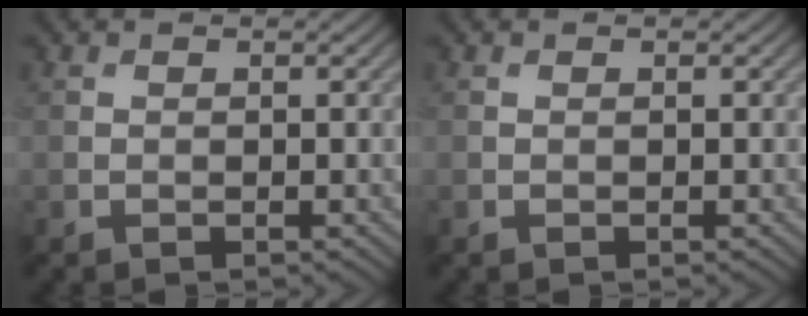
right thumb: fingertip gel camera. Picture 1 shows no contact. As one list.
[{"total": 0.0}]